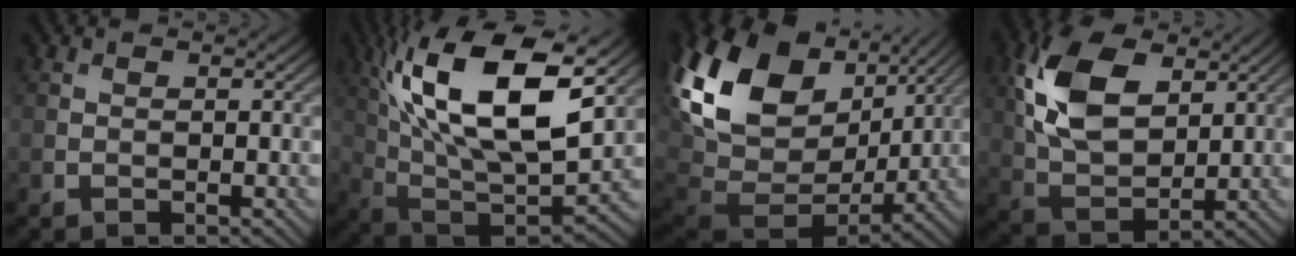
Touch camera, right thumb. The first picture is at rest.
{"total": 18.8, "force": [6.9, 7.6, 15.8], "torque": [-0.326, 0.019, 0.129]}
{"total": 19.6, "force": [5.7, 13.3, 13.2], "torque": [-0.296, -0.014, 0.128]}
{"total": 12.9, "force": [4.7, 7.6, 9.3], "torque": [-0.223, 0.015, 0.091]}